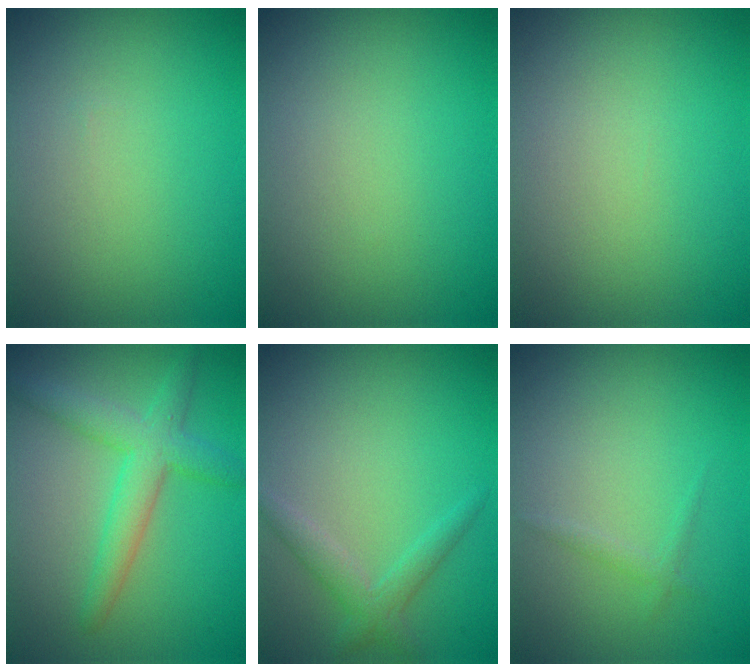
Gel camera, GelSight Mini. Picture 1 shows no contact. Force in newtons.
{"total": 0.0}
{"total": 0.0}
{"total": 4.2, "press": 4.1, "slide": 0.3}
{"total": 2.0, "press": 2.0, "slide": 0.1}
{"total": 0.8, "press": 0.8, "slide": 0.1}